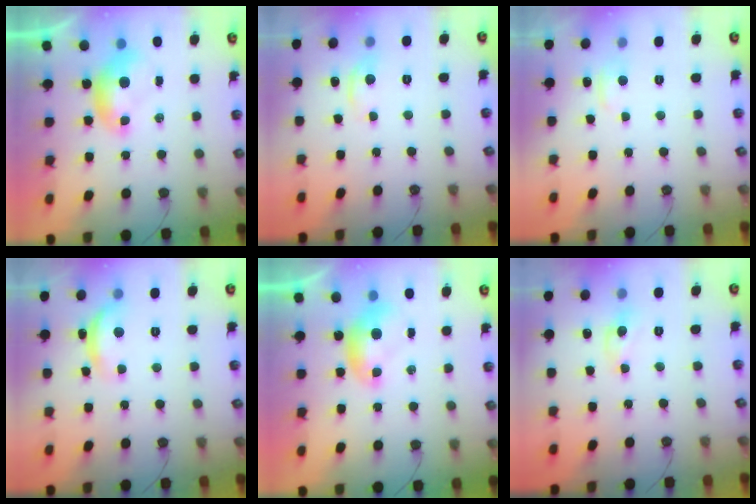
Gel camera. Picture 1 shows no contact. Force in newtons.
{"total": 2.8, "press": 2.7, "slide": 0.5}
{"total": 1.4, "press": 1.3, "slide": 0.7}
{"total": 5.3, "press": 5.3, "slide": 0.6}
{"total": 0.0}
{"total": 2.4, "press": 2.4, "slide": 0.3}